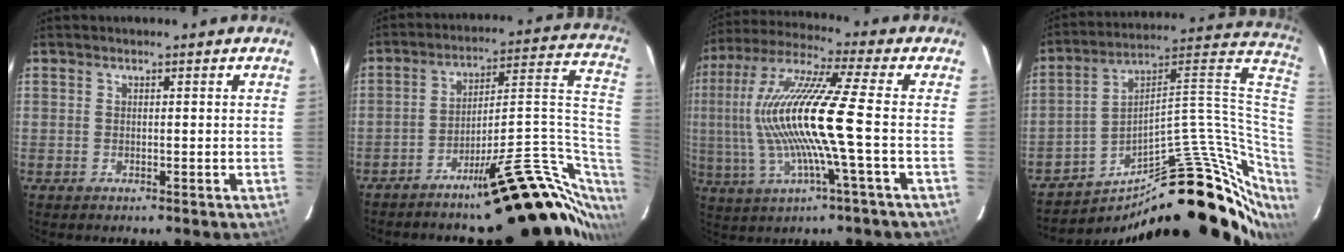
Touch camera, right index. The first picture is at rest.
{"total": 20.6, "force": [-10.2, 6.4, 16.7], "torque": [-0.187, 0.038, -0.141]}
{"total": 16.5, "force": [-1.3, -0.1, 16.4], "torque": [-0.320, -0.001, -0.023]}
{"total": 25.7, "force": [-8.7, 11.9, 21.0], "torque": [-0.262, 0.043, -0.115]}